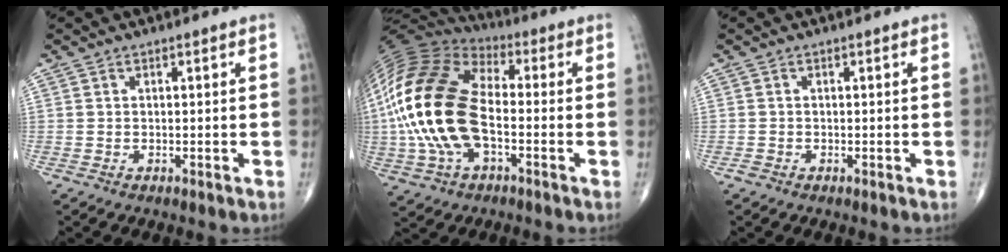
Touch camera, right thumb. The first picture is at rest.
{"total": 22.9, "force": [-2.3, 12.7, 18.9], "torque": [-0.406, 0.018, -0.046]}
{"total": 0.6, "force": [-0.4, 0.5, 0.2], "torque": [0.000, 0.002, -0.009]}